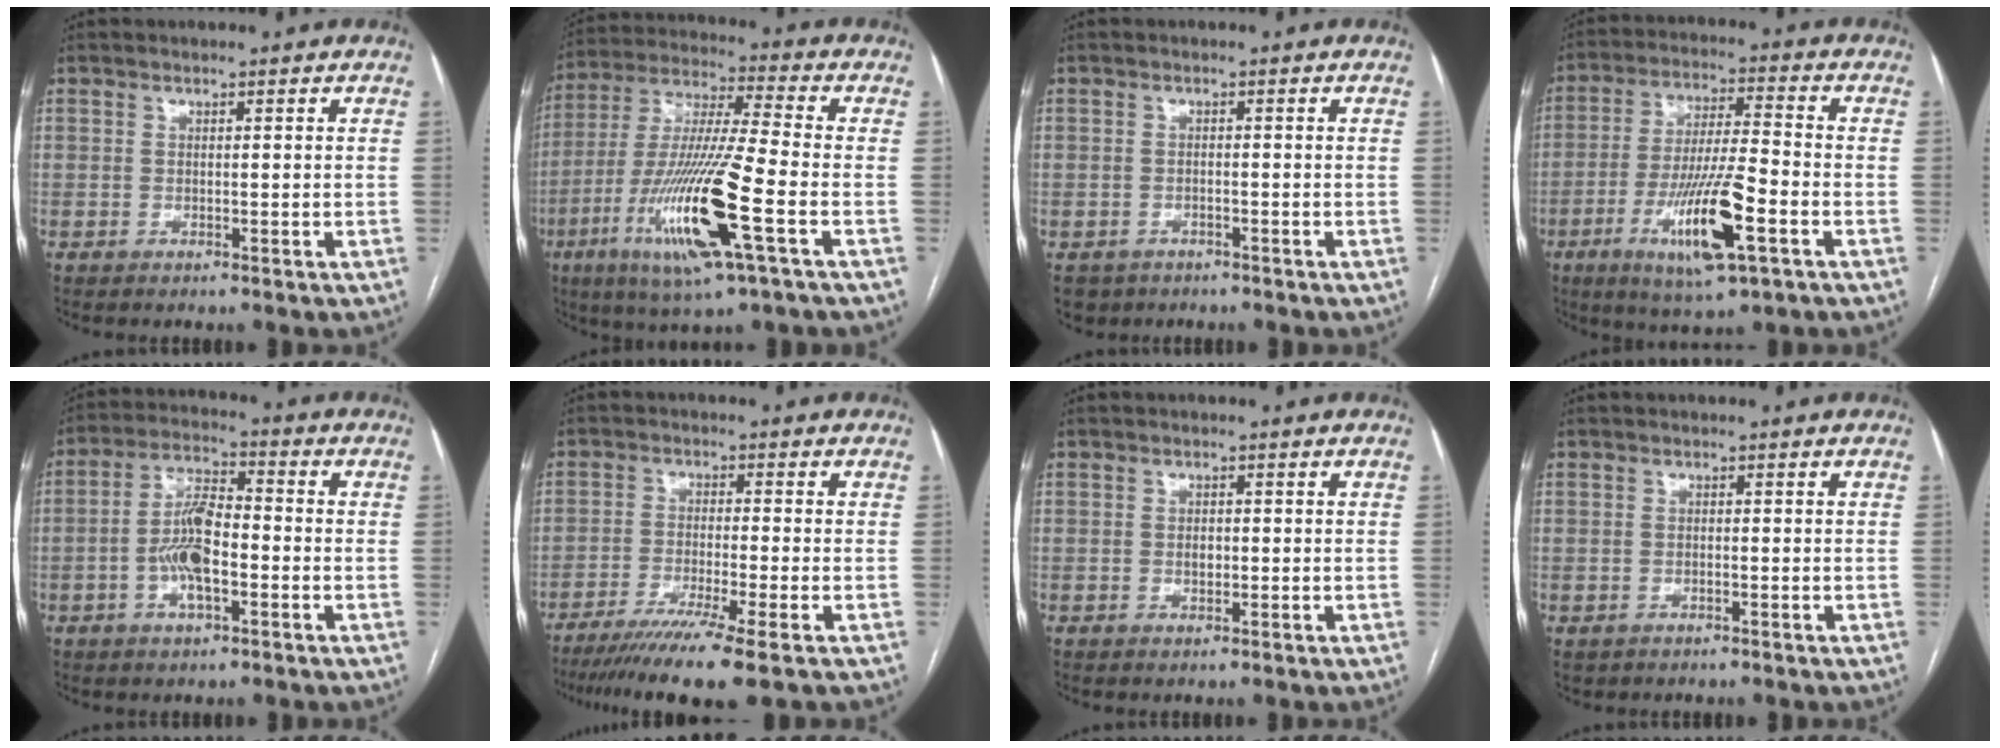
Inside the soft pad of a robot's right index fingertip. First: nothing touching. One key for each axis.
{"total": 18.2, "fx": -6.5, "fy": 0.6, "fz": 17.0, "tx": -0.357, "ty": -0.027, "tz": -0.122}
{"total": 3.7, "fx": -2.4, "fy": 2.8, "fz": 0.5, "tx": -0.006, "ty": 0.002, "tz": -0.037}
{"total": 14.0, "fx": -5.4, "fy": 1.5, "fz": 12.9, "tx": -0.244, "ty": -0.019, "tz": -0.091}
{"total": 8.5, "fx": -2.0, "fy": 2.8, "fz": 7.8, "tx": -0.159, "ty": 0.012, "tz": -0.041}
{"total": 10.7, "fx": -7.7, "fy": -1.3, "fz": 7.3, "tx": -0.109, "ty": -0.029, "tz": -0.121}
{"total": 1.2, "fx": -0.1, "fy": 0.8, "fz": 0.9, "tx": -0.016, "ty": 0.002, "tz": -0.001}
{"total": 0.7, "fx": -0.3, "fy": 0.6, "fz": 0.2, "tx": -0.005, "ty": 0.003, "tz": -0.001}